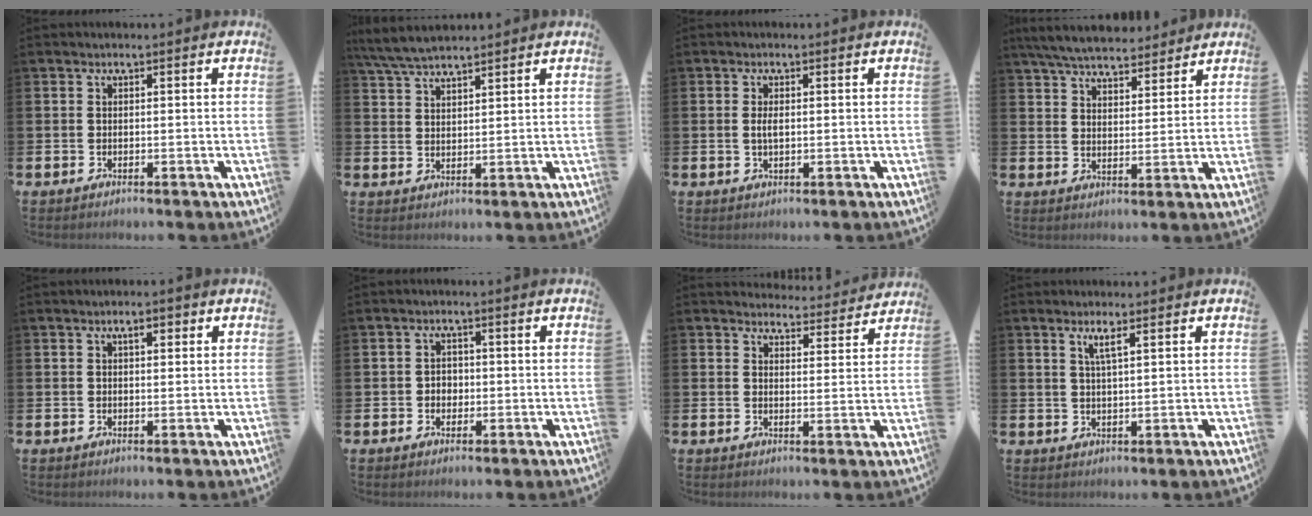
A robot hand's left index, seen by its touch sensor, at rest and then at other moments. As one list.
[{"total": 5.2, "force": [4.8, 0.8, 1.7], "torque": [-0.054, -0.012, 0.090]}, {"total": 1.8, "force": [0.1, 0.8, 1.6], "torque": [-0.030, 0.004, -0.001]}, {"total": 6.6, "force": [6.3, 1.3, 1.4], "torque": [-0.047, -0.027, 0.114]}, {"total": 2.2, "force": [1.1, 0.9, 1.7], "torque": [-0.017, 0.001, 0.013]}, {"total": 1.9, "force": [-0.3, 1.8, 0.8], "torque": [-0.008, 0.006, -0.011]}, {"total": 3.8, "force": [3.7, 0.9, -0.2], "torque": [0.000, -0.030, 0.065]}, {"total": 2.5, "force": [1.5, 0.3, 2.0], "torque": [-0.039, 0.002, 0.025]}]